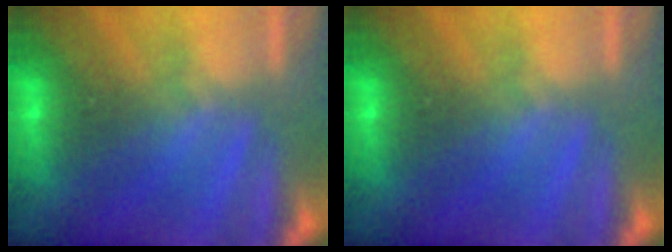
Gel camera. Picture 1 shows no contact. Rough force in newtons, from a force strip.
{"total": 0.0}